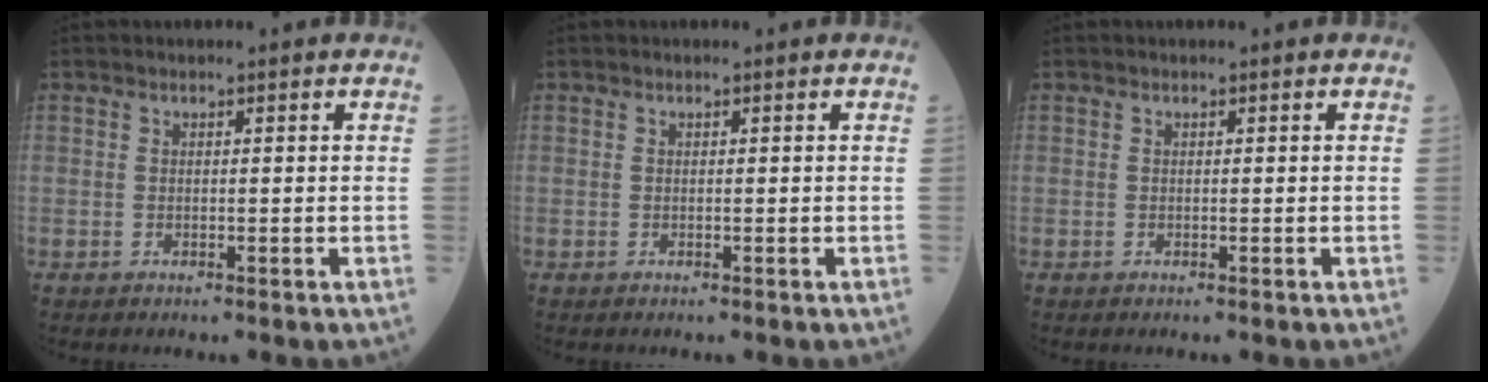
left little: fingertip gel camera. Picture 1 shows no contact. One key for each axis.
{"total": 0.0}
{"total": 0.0}